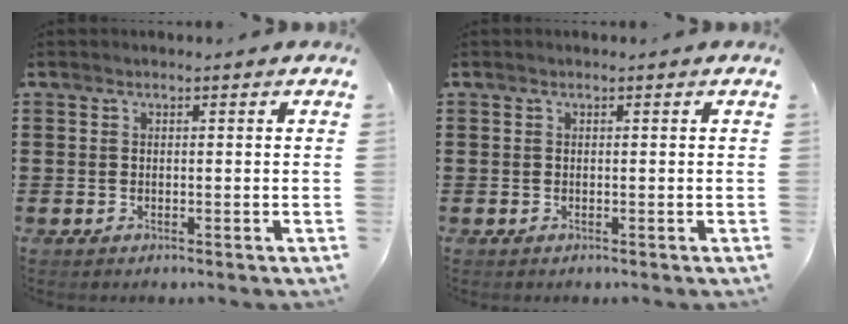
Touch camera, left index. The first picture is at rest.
{"total": 0.0}